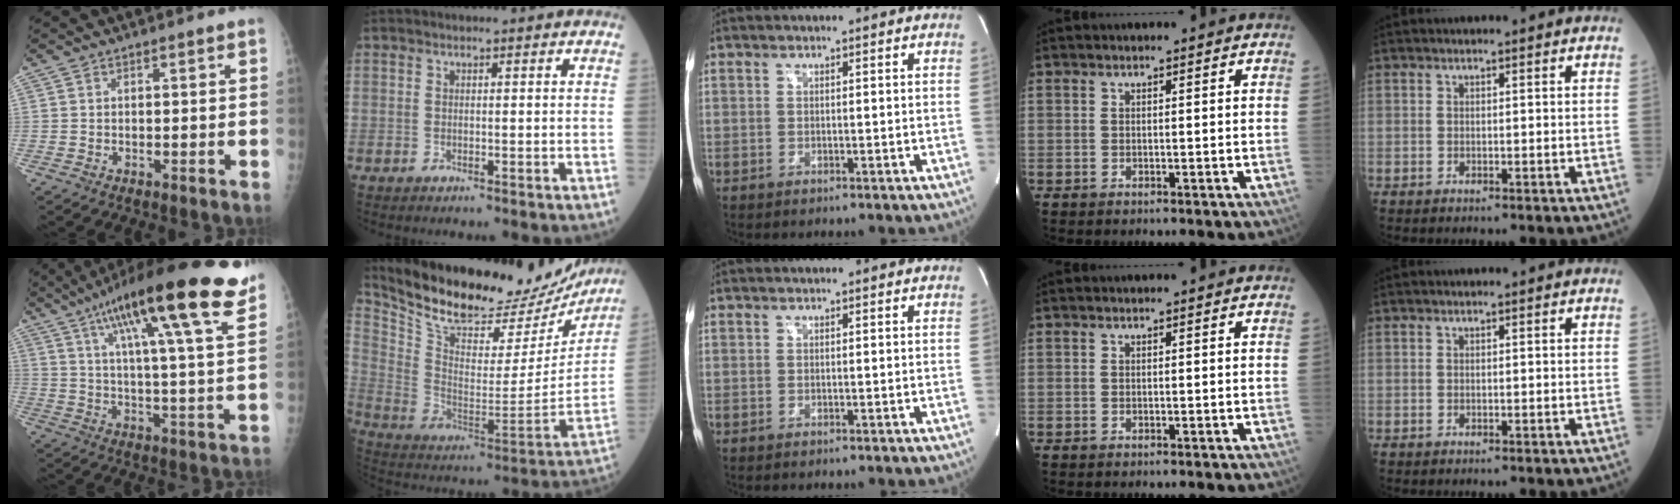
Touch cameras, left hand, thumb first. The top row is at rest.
{"thumb": {"total": 24.0, "force": [14.9, 3.8, 18.4], "torque": [-0.282, -0.036, 0.225]}, "index": {"total": 26.0, "force": [23.4, 7.6, 8.2], "torque": [-0.151, -0.042, 0.337]}}